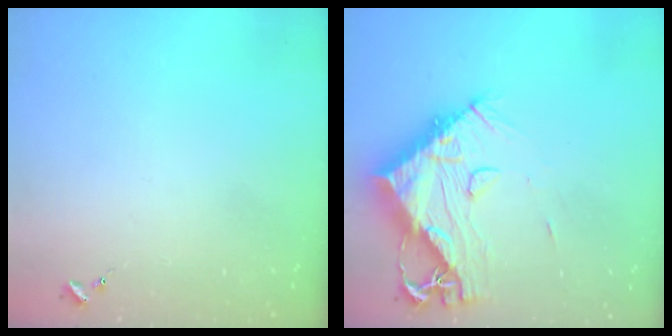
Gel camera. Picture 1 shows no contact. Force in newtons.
{"total": 18.4, "press": 18.3, "slide": 1.6}